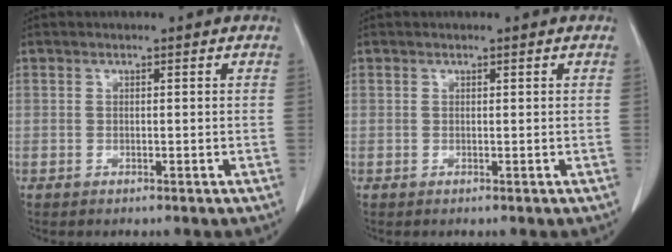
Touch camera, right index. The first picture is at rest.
{"total": 0.0}